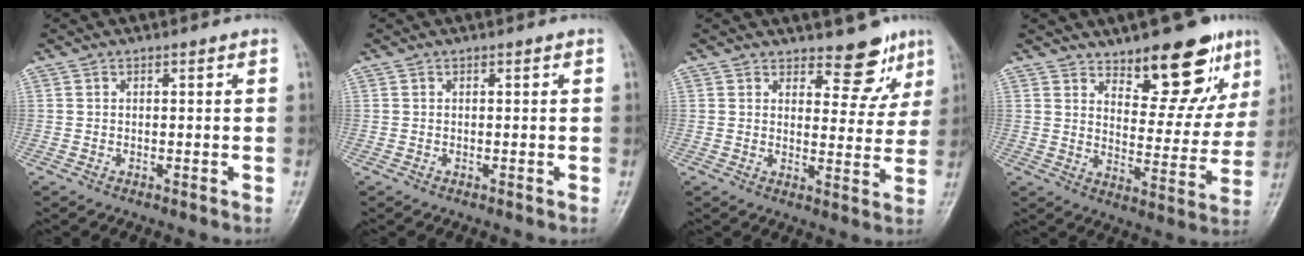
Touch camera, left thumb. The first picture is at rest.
{"total": 0.0}
{"total": 7.0, "force": [5.3, 3.6, 2.9], "torque": [0.003, -0.035, 0.067]}
{"total": 14.9, "force": [9.7, 6.1, 9.5], "torque": [-0.069, -0.064, 0.144]}